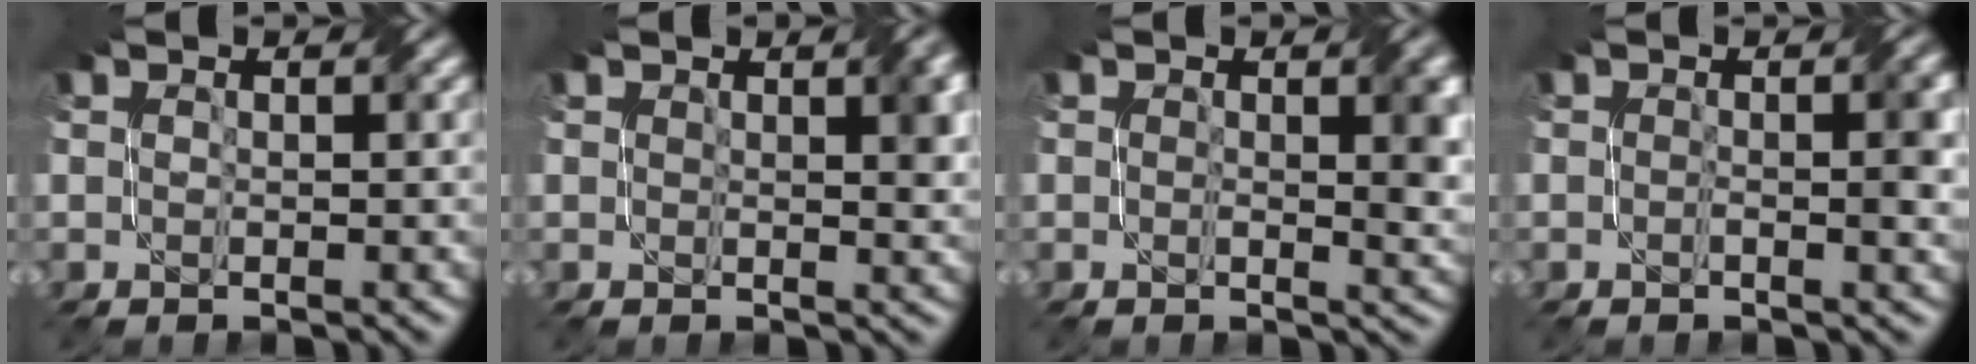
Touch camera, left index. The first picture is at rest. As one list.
[{"total": 2.9, "force": [1.1, 0.9, 2.5], "torque": [-0.029, 0.001, 0.018]}, {"total": 3.6, "force": [0.6, 1.1, 3.3], "torque": [-0.042, 0.000, 0.009]}, {"total": 2.5, "force": [-0.1, 0.5, 2.5], "torque": [-0.036, 0.000, -0.004]}]